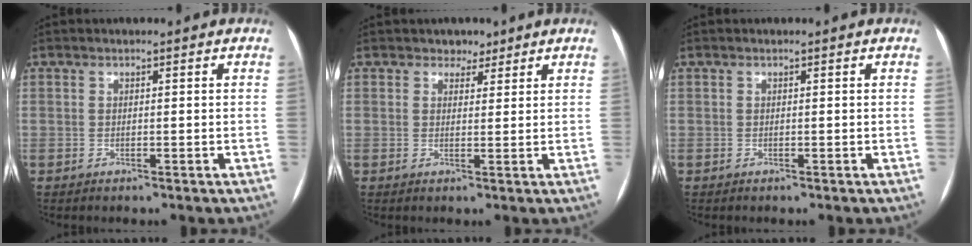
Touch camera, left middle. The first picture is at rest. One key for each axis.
{"total": 2.4, "fx": 1.8, "fy": 1.6, "fz": 0.3, "tx": 0.002, "ty": -0.001, "tz": 0.022}
{"total": 0.0}